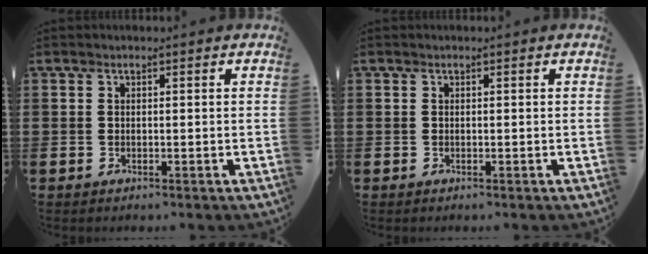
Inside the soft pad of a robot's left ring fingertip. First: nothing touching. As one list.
[{"total": 0.0}]